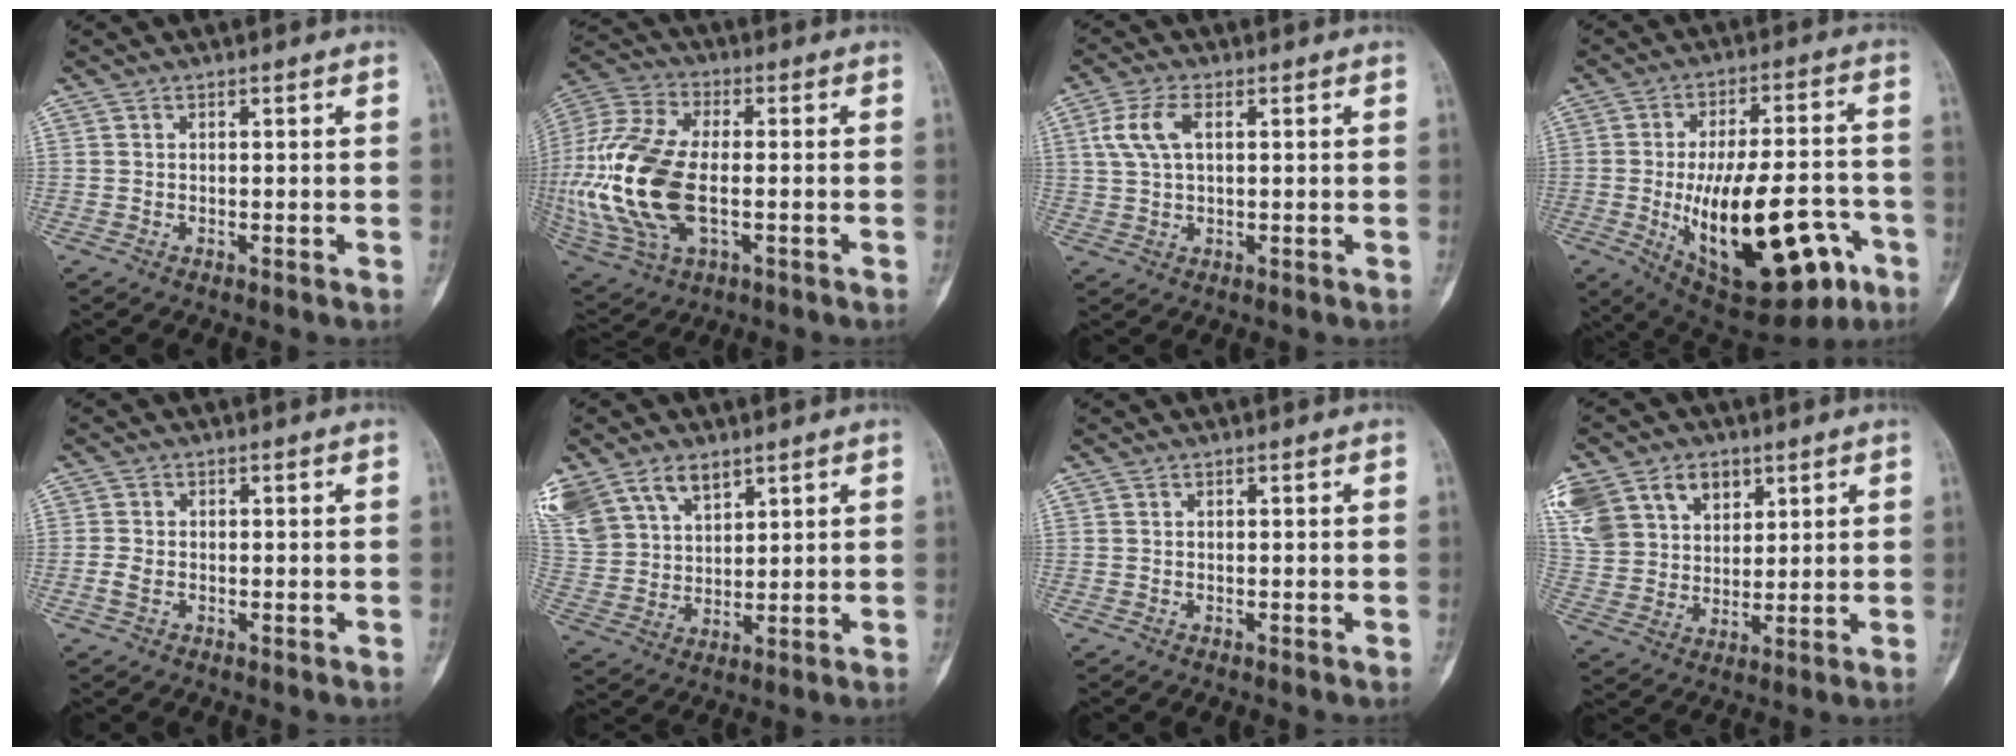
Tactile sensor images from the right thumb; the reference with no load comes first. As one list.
[{"total": 23.9, "force": [-2.9, 13.0, 19.9], "torque": [-0.464, -0.002, -0.041]}, {"total": 4.8, "force": [1.0, 2.5, 4.0], "torque": [-0.097, 0.013, 0.017]}, {"total": 26.6, "force": [-8.5, 11.6, 22.3], "torque": [-0.323, 0.019, -0.102]}, {"total": 2.1, "force": [-0.6, 1.5, 1.4], "torque": [-0.033, 0.005, -0.013]}, {"total": 17.7, "force": [10.1, 11.8, 8.5], "torque": [-0.203, 0.015, 0.211]}, {"total": 0.0}, {"total": 21.4, "force": [9.8, 16.1, 10.1], "torque": [-0.239, 0.036, 0.202]}]